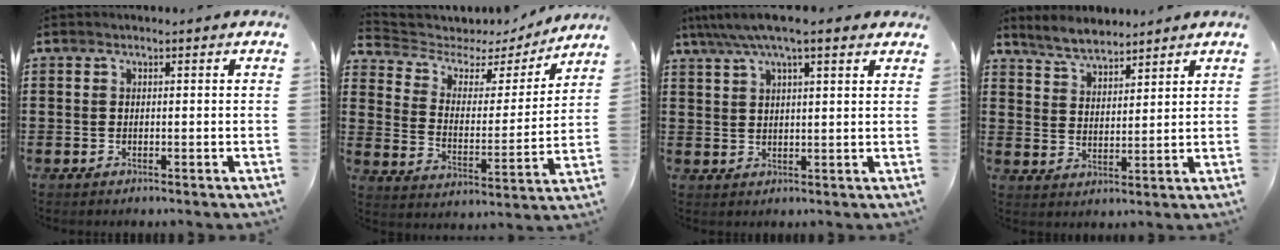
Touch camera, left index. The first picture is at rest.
{"total": 4.4, "force": [3.4, 2.4, 1.3], "torque": [-0.053, -0.022, 0.051]}
{"total": 6.3, "force": [4.6, 1.1, 4.2], "torque": [-0.093, -0.001, 0.082]}
{"total": 4.5, "force": [4.3, 0.9, 0.8], "torque": [-0.031, -0.005, 0.080]}